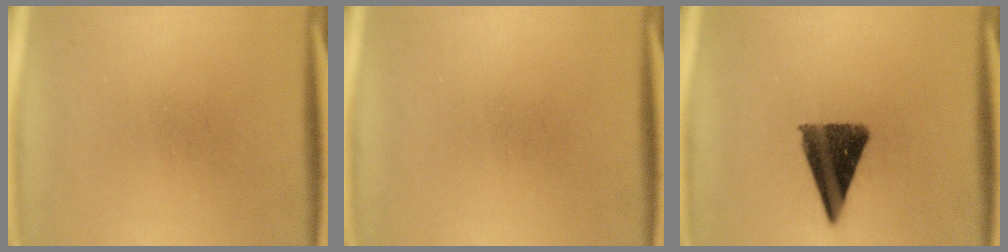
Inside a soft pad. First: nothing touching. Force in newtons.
{"total": 0.0}
{"total": 11.2}